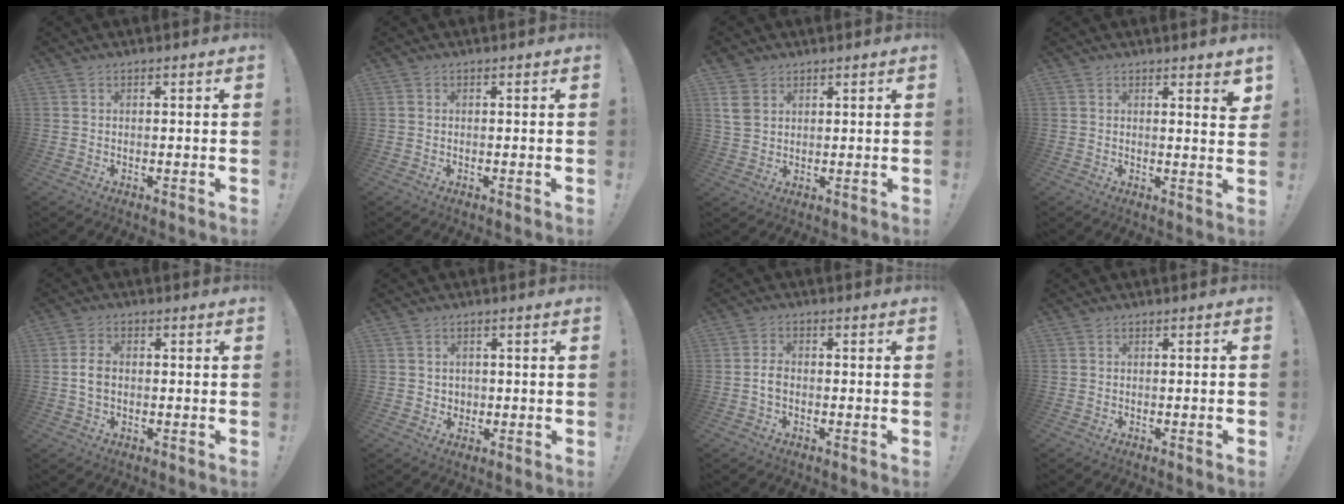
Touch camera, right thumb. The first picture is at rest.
{"total": 0.0}
{"total": 5.9, "force": [2.7, 4.1, 3.2], "torque": [-0.071, -0.001, 0.057]}
{"total": 2.9, "force": [2.1, 0.2, 2.1], "torque": [-0.018, -0.021, 0.030]}
{"total": 4.1, "force": [-0.2, 2.8, 3.1], "torque": [-0.059, 0.004, -0.008]}
{"total": 3.0, "force": [0.7, 2.8, 0.6], "torque": [-0.007, -0.003, 0.012]}
{"total": 2.8, "force": [-0.7, 1.8, 1.9], "torque": [-0.039, 0.007, -0.013]}
{"total": 1.4, "force": [-0.7, -0.2, 1.2], "torque": [-0.026, 0.001, -0.011]}